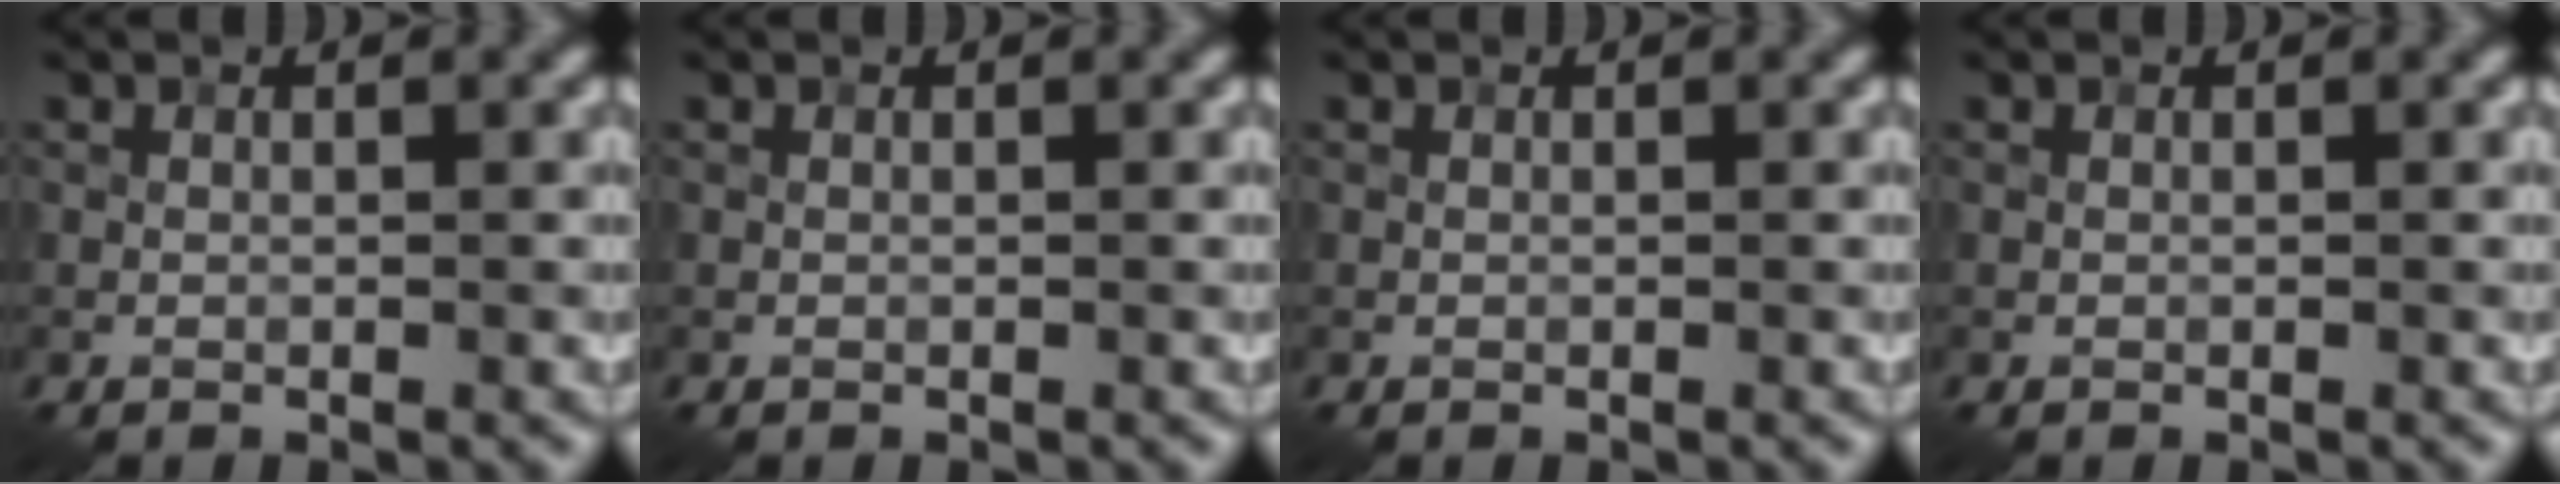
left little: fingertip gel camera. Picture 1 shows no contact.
{"total": 0.0}
{"total": 0.0}
{"total": 0.0}